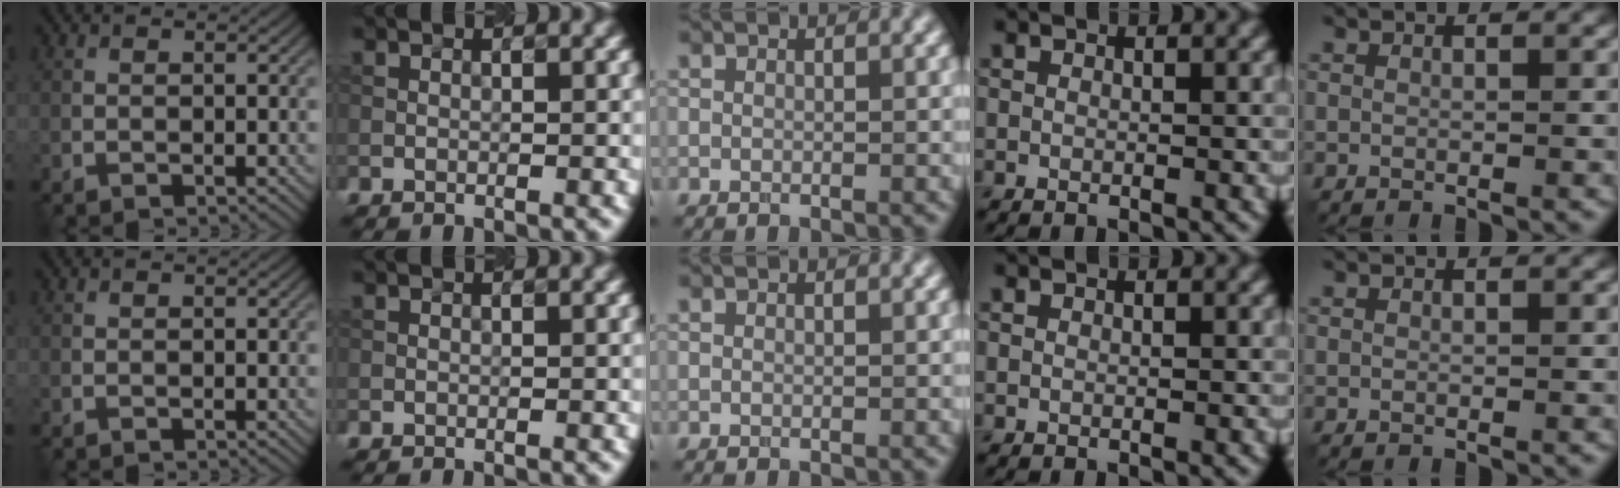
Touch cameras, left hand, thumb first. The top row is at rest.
{}